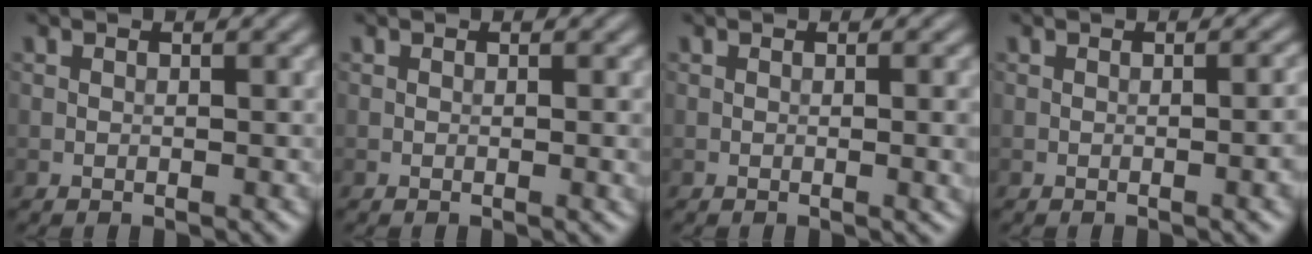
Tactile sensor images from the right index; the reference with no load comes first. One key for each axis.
{"total": 0.8, "fx": 0.0, "fy": 0.1, "fz": 0.8, "tx": -0.009, "ty": -0.003, "tz": -0.001}
{"total": 2.5, "fx": 0.0, "fy": 0.7, "fz": 2.4, "tx": -0.025, "ty": 0.000, "tz": -0.003}
{"total": 3.5, "fx": -0.5, "fy": 1.2, "fz": 3.2, "tx": -0.031, "ty": 0.000, "tz": -0.006}